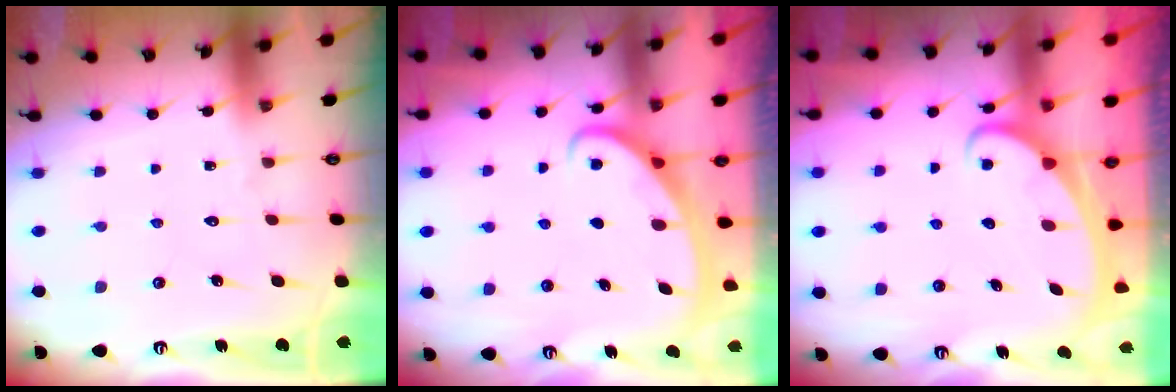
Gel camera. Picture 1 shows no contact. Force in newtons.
{"total": 2.8, "press": 2.8, "slide": 0.4}
{"total": 2.3, "press": 2.3, "slide": 0.3}